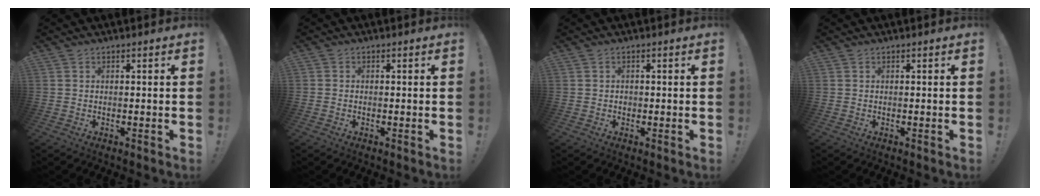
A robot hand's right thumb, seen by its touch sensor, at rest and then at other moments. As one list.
[{"total": 0.6, "force": [-0.5, 0.4, 0.1], "torque": [-0.002, 0.002, -0.007]}, {"total": 1.0, "force": [-0.4, 0.8, 0.3], "torque": [-0.010, 0.005, -0.006]}, {"total": 0.0}]